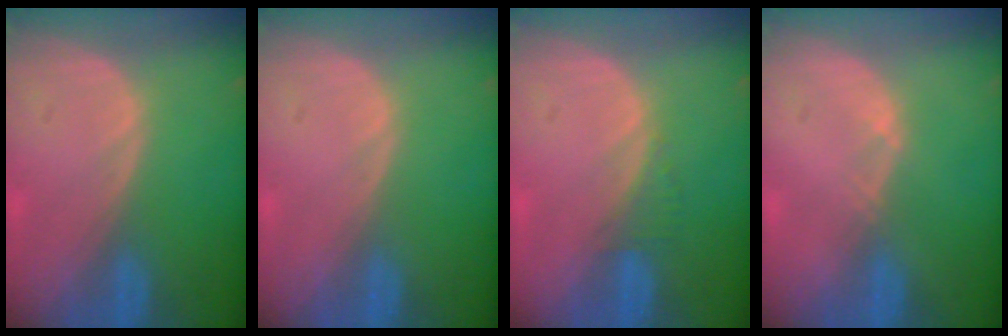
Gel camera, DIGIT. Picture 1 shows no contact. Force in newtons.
{"total": 0.0}
{"total": 1.3, "press": 1.2, "slide": 0.4}
{"total": 0.6, "press": 0.5, "slide": 0.3}